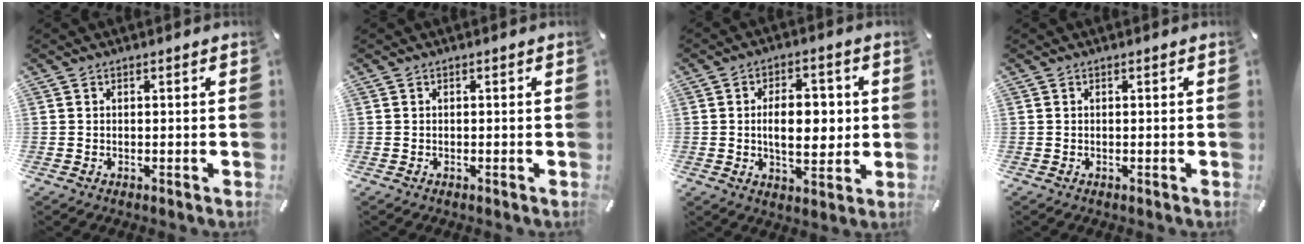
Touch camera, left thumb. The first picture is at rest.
{"total": 0.0}
{"total": 10.5, "force": [0.4, 6.2, 8.5], "torque": [-0.117, 0.006, 0.005]}
{"total": 0.0}